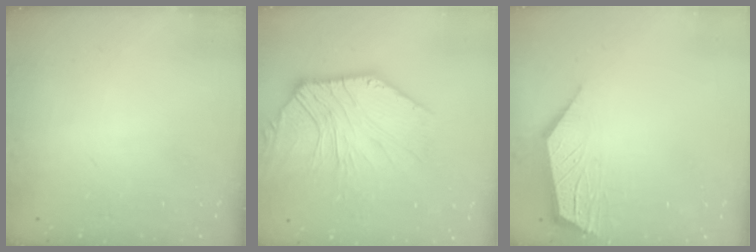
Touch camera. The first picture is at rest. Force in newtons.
{"total": 8.9, "press": 8.8, "slide": 1.6}
{"total": 5.5, "press": 5.4, "slide": 0.4}